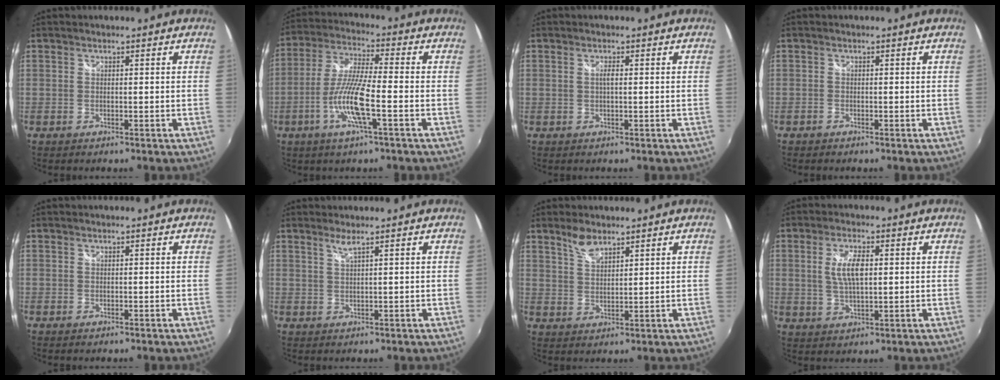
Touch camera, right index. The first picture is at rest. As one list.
[{"total": 9.9, "force": [-3.6, 1.0, 9.2], "torque": [-0.193, -0.005, -0.072]}, {"total": 1.0, "force": [0.1, 0.1, 1.0], "torque": [-0.019, 0.001, 0.000]}, {"total": 0.9, "force": [-0.7, 0.5, 0.0], "torque": [-0.004, -0.001, -0.016]}, {"total": 0.0}, {"total": 1.6, "force": [1.1, -0.4, 1.0], "torque": [-0.020, -0.003, 0.020]}, {"total": 4.2, "force": [3.2, 1.4, 2.2], "torque": [-0.039, 0.002, 0.062]}, {"total": 6.1, "force": [1.0, 2.2, 5.6], "torque": [-0.109, 0.002, 0.020]}]